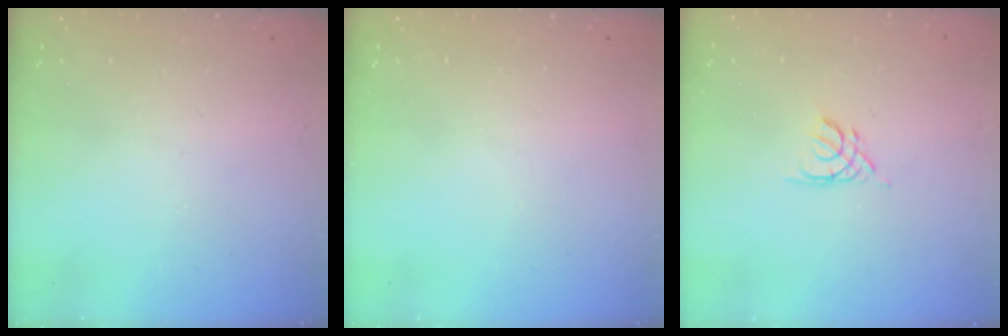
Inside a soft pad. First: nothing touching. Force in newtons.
{"total": 0.0}
{"total": 2.1, "press": 2.0, "slide": 0.4}